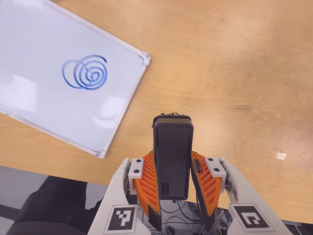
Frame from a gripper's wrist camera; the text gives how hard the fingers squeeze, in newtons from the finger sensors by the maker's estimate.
{"total": 5.8, "left": 3.8, "right": 7.7}